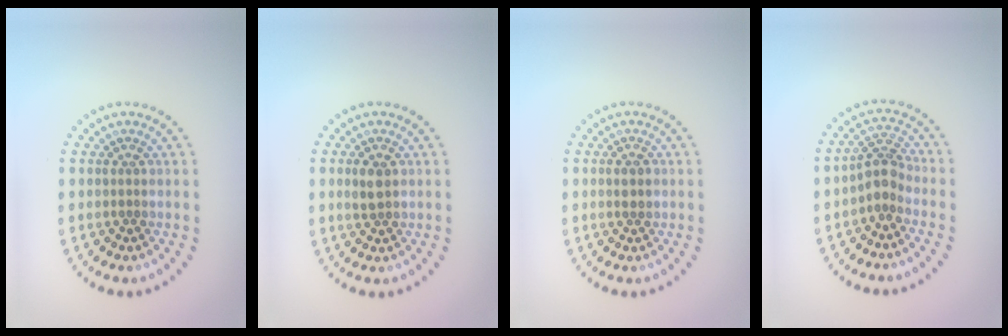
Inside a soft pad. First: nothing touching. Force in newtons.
{"total": 1.8, "press": 1.8, "slide": 0.4}
{"total": 1.2, "press": 1.2, "slide": 0.1}
{"total": 2.5, "press": 2.0, "slide": 1.6}